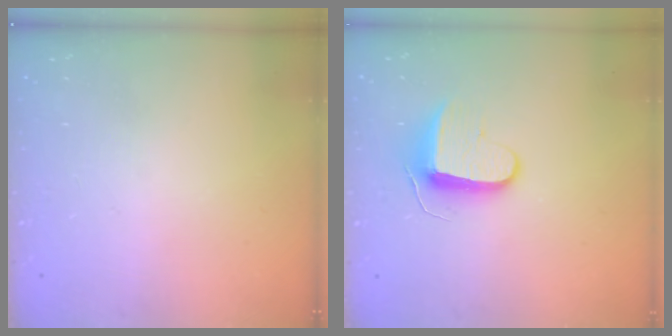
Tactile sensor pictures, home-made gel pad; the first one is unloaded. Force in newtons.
{"total": 9.1, "press": 9.1, "slide": 0.0}